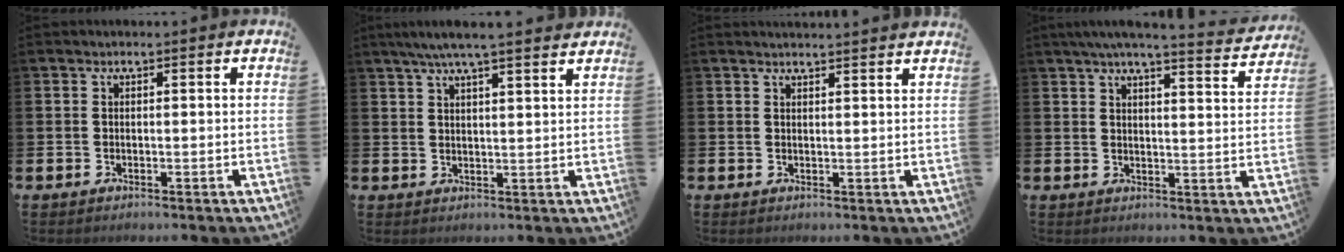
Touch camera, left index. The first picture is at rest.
{"total": 5.5, "force": [5.0, 0.0, 2.3], "torque": [-0.055, -0.013, 0.089]}
{"total": 1.7, "force": [1.6, -0.3, -0.1], "torque": [0.011, -0.013, 0.028]}
{"total": 5.6, "force": [5.2, 0.0, 2.0], "torque": [-0.044, -0.028, 0.087]}